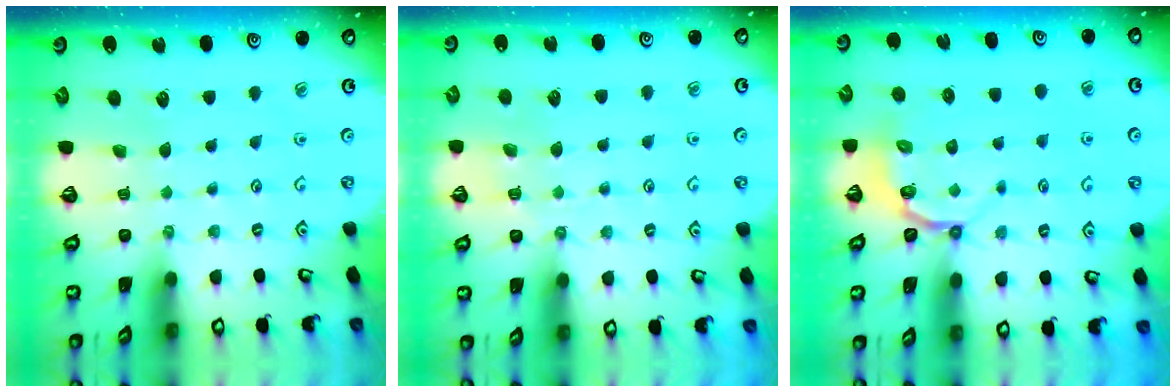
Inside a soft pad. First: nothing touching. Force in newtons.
{"total": 2.9, "press": 2.8, "slide": 0.6}
{"total": 3.8, "press": 2.9, "slide": 2.4}